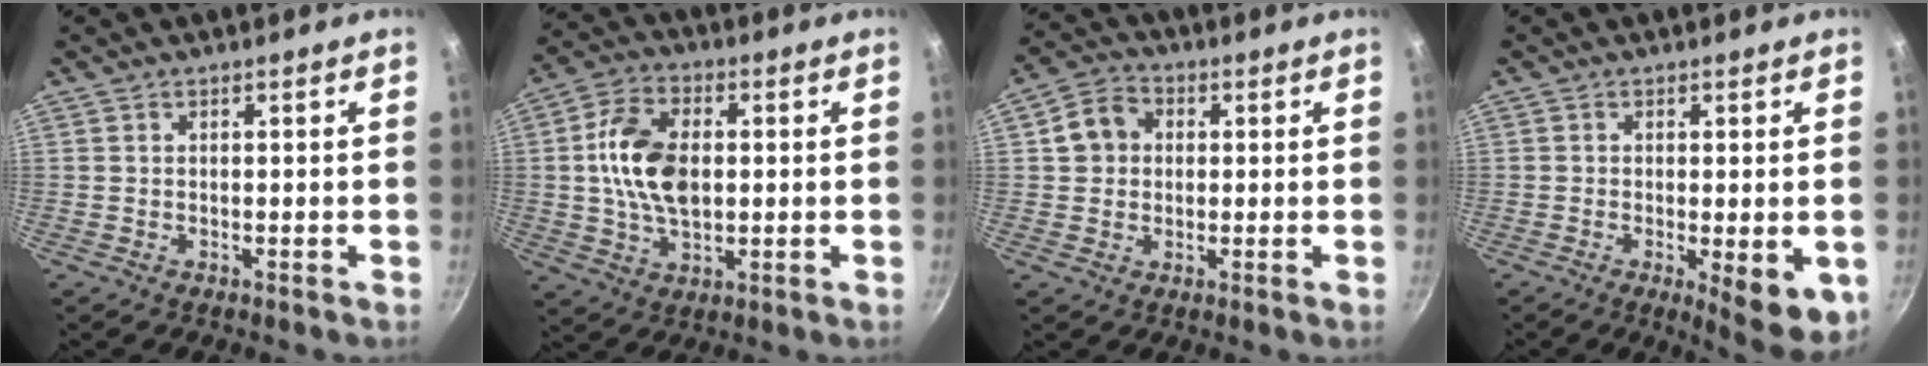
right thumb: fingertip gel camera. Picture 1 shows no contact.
{"total": 13.1, "force": [0.9, 8.0, 10.4], "torque": [-0.185, 0.008, 0.015]}
{"total": 7.1, "force": [0.9, 6.2, 3.4], "torque": [-0.043, 0.013, 0.005]}
{"total": 8.7, "force": [-2.6, 2.6, 7.9], "torque": [-0.102, -0.019, -0.032]}